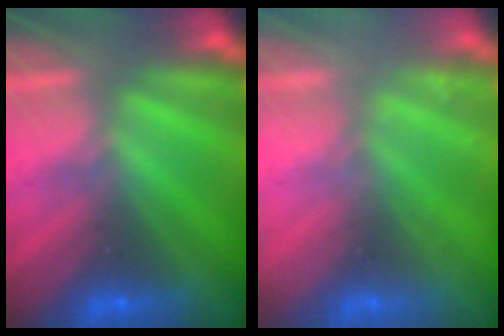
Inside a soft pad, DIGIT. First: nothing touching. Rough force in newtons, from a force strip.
{"total": 2.3}